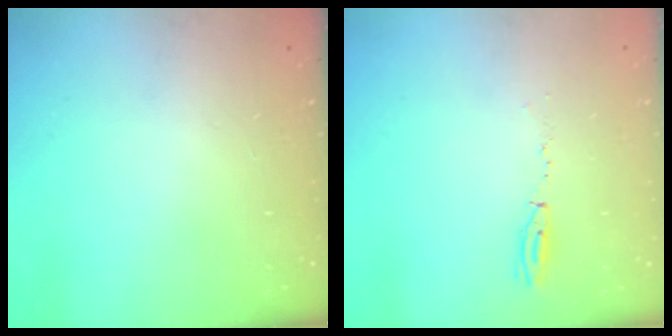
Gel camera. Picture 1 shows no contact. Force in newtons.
{"total": 3.9, "press": 3.8, "slide": 0.9}